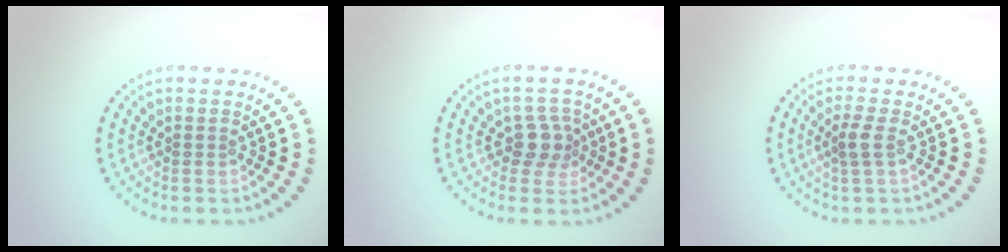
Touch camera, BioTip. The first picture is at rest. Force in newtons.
{"total": 2.5, "press": 2.1, "slide": 1.4}
{"total": 1.6, "press": 1.3, "slide": 1.0}